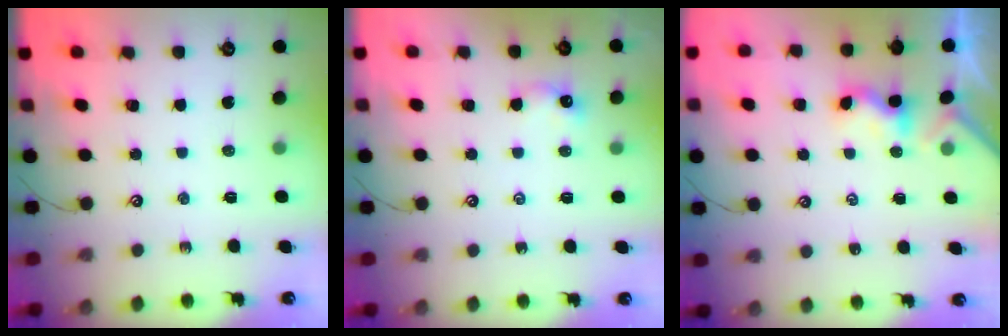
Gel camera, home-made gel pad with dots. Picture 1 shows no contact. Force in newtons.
{"total": 5.2, "press": 5.1, "slide": 0.6}
{"total": 1.7, "press": 1.6, "slide": 0.5}